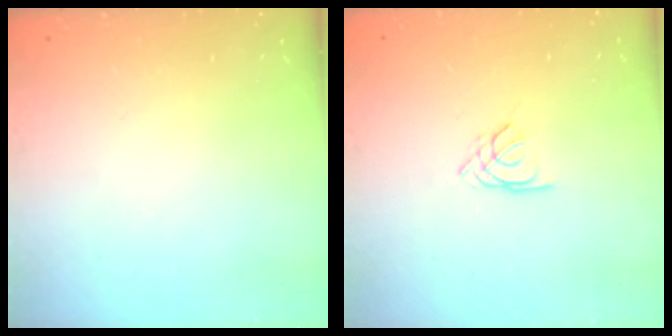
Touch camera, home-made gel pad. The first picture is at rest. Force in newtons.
{"total": 2.5, "press": 2.4, "slide": 0.5}